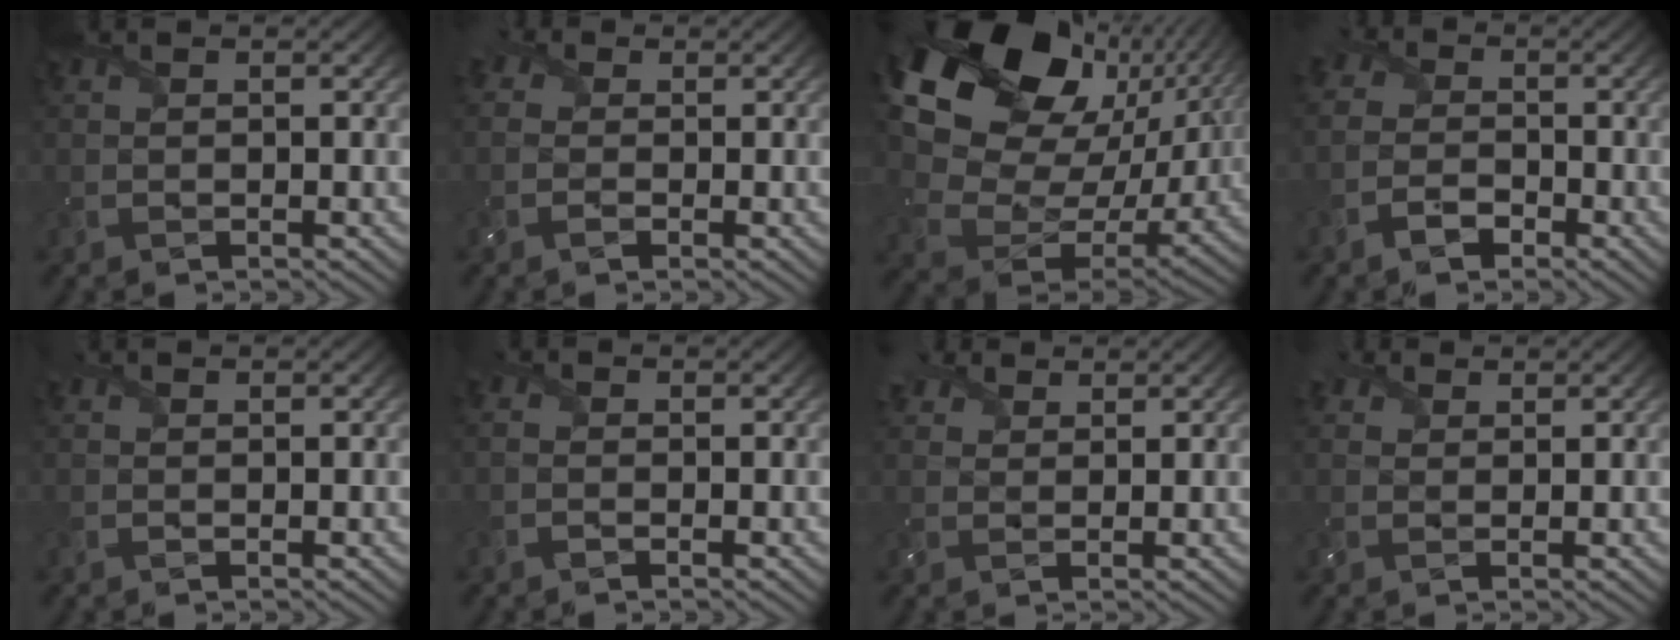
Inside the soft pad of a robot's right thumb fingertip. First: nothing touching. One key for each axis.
{"total": 3.1, "fx": -0.3, "fy": 2.7, "fz": 1.6, "tx": -0.047, "ty": 0.002, "tz": -0.008}
{"total": 19.6, "fx": 8.2, "fy": 12.8, "fz": 12.4, "tx": -0.254, "ty": 0.009, "tz": 0.170}
{"total": 4.0, "fx": -2.0, "fy": 3.0, "fz": 1.8, "tx": -0.034, "ty": -0.003, "tz": -0.053}
{"total": 0.0}
{"total": 1.4, "fx": -0.7, "fy": 0.9, "fz": 0.7, "tx": -0.012, "ty": -0.002, "tz": -0.014}
{"total": 3.0, "fx": 2.3, "fy": 1.8, "fz": 0.9, "tx": -0.021, "ty": 0.008, "tz": 0.043}
{"total": 2.2, "fx": 1.5, "fy": 1.5, "fz": 0.6, "tx": -0.014, "ty": 0.006, "tz": 0.026}